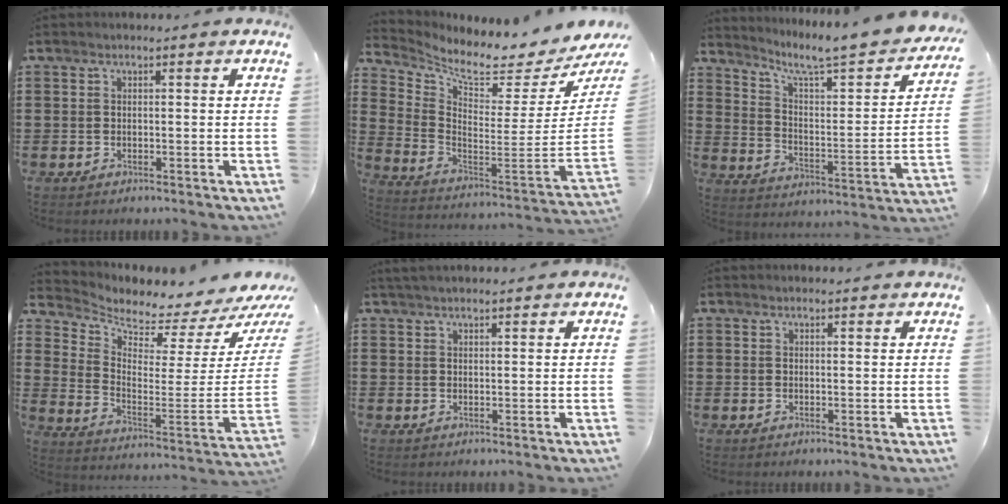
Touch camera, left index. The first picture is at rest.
{"total": 4.6, "force": [3.8, 0.6, 2.5], "torque": [-0.067, -0.060, 0.056]}
{"total": 6.5, "force": [5.5, 0.0, 3.4], "torque": [-0.087, -0.055, 0.084]}
{"total": 2.5, "force": [2.3, 0.4, 0.6], "torque": [-0.028, -0.054, 0.033]}
{"total": 1.7, "force": [1.6, 0.2, 0.5], "torque": [-0.014, -0.001, 0.031]}
{"total": 0.7, "force": [0.7, 0.0, 0.2], "torque": [-0.006, -0.001, 0.014]}